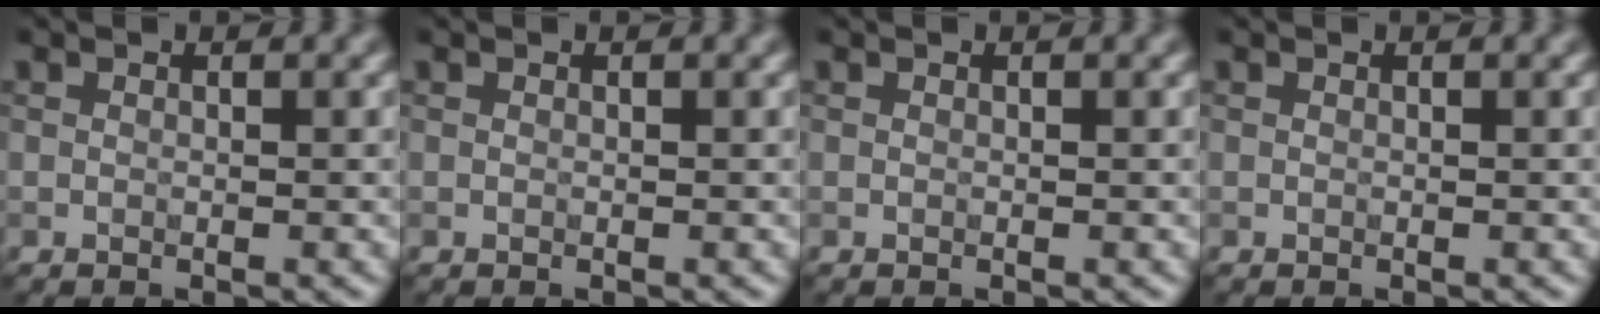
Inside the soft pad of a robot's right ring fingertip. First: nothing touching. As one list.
[{"total": 0.0}, {"total": 0.0}, {"total": 0.0}]